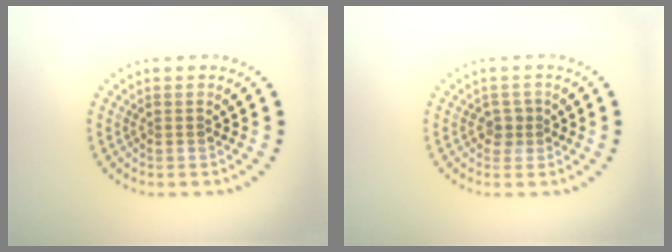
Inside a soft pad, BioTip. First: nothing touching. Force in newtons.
{"total": 1.5, "press": 1.2, "slide": 0.9}